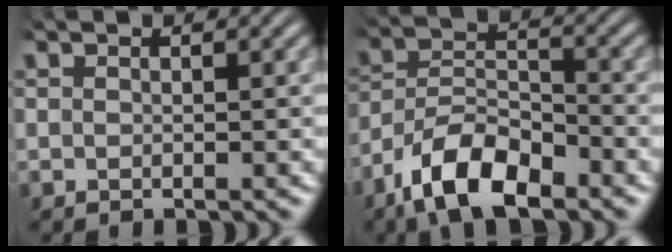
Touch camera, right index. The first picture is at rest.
{"total": 7.0, "force": [-4.2, 3.5, 4.3], "torque": [-0.066, -0.003, -0.075]}